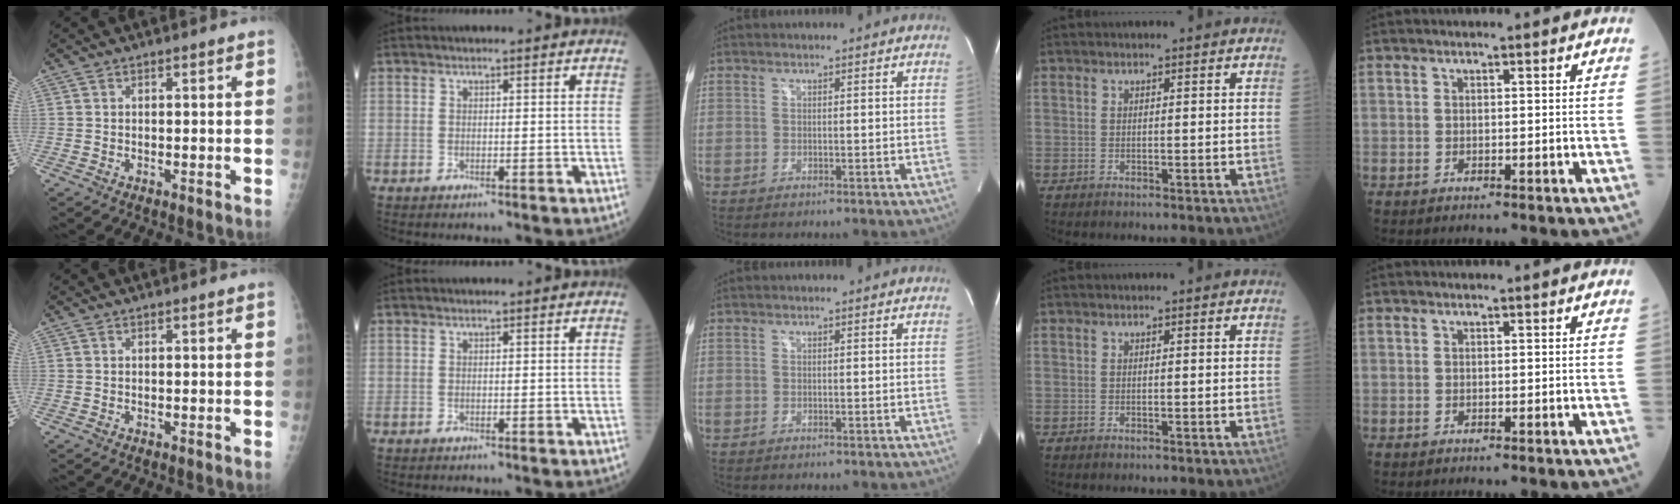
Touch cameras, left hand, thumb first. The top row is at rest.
{}